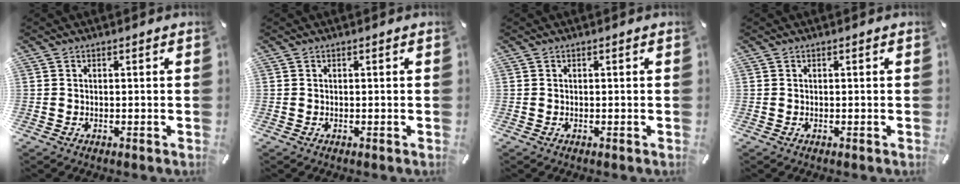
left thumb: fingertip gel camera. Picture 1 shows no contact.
{"total": 0.0}
{"total": 0.0}
{"total": 0.0}